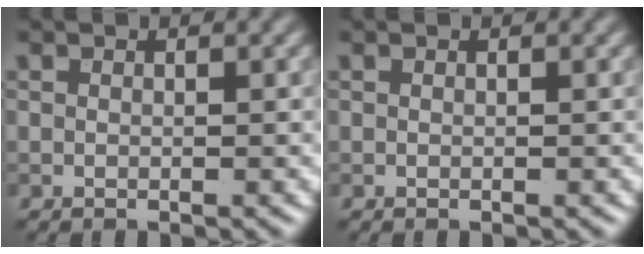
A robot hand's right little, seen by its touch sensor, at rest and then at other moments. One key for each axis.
{"total": 0.0}